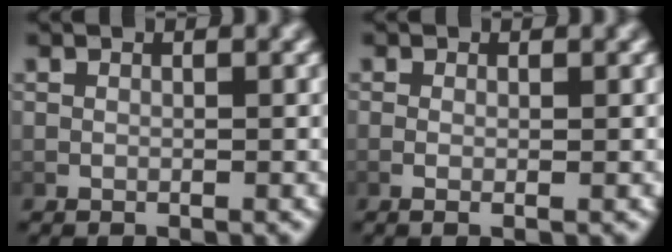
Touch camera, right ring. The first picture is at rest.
{"total": 0.9, "force": [-0.2, 0.0, 0.8], "torque": [-0.027, -0.012, 0.000]}